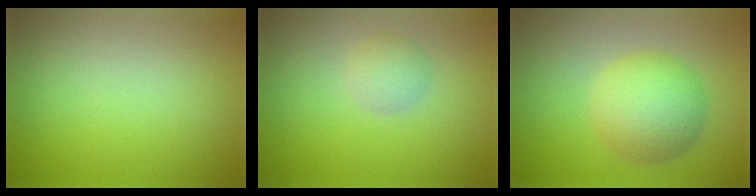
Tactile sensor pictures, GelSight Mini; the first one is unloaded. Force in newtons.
{"total": 1.8, "press": 1.8, "slide": 0.1}
{"total": 5.6, "press": 5.6, "slide": 0.1}